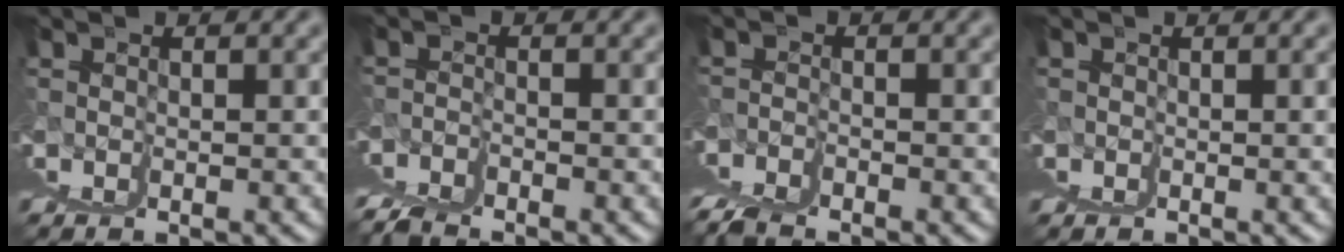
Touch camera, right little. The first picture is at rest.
{"total": 3.6, "force": [-0.3, -3.4, 1.0], "torque": [0.005, 0.011, 0.006]}
{"total": 3.3, "force": [-1.1, -2.9, 1.1], "torque": [-0.003, 0.005, -0.003]}
{"total": 2.3, "force": [2.1, -0.9, 0.2], "torque": [0.011, 0.006, 0.033]}